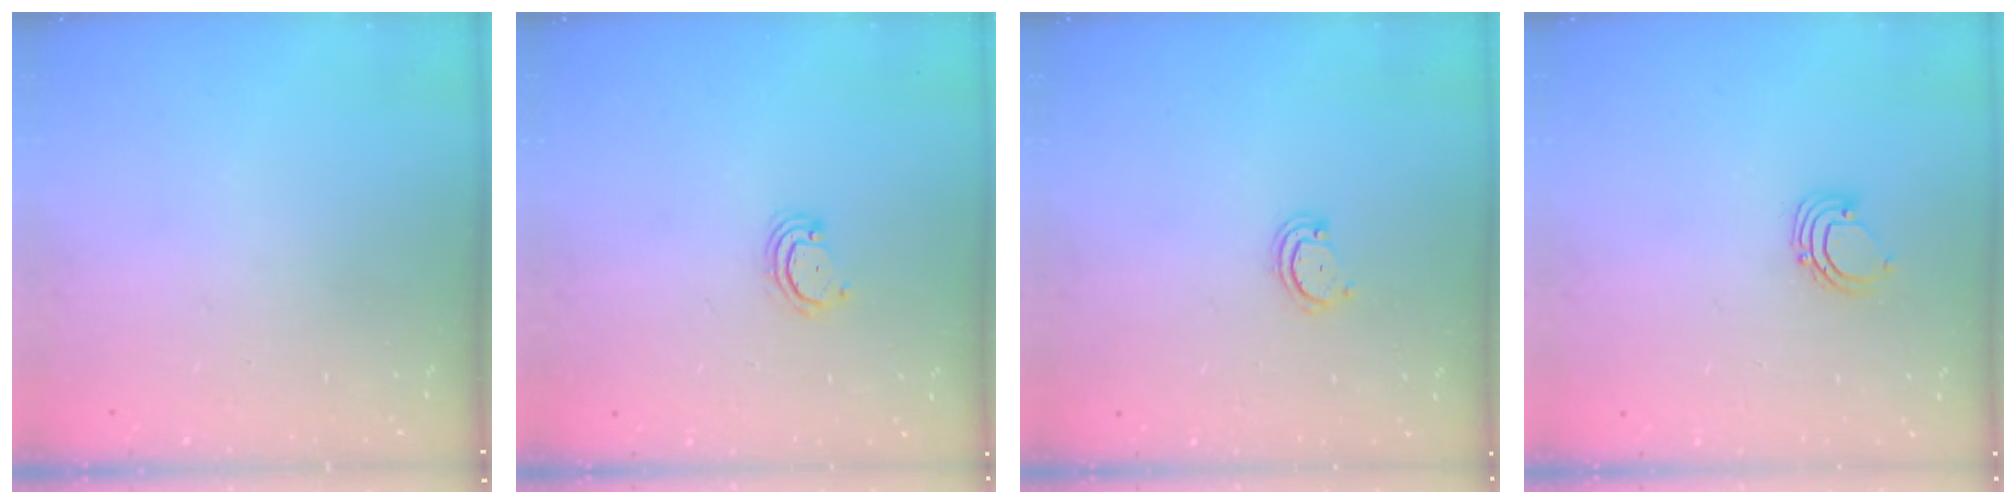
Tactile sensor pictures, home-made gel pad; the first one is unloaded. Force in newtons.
{"total": 2.9, "press": 2.8, "slide": 0.4}
{"total": 2.6, "press": 2.6, "slide": 0.3}
{"total": 2.6, "press": 2.6, "slide": 0.2}